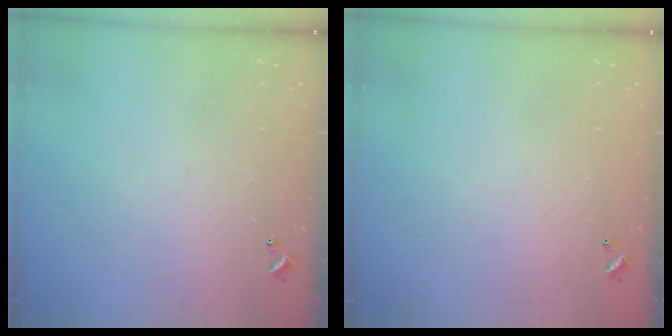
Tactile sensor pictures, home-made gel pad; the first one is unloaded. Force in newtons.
{"total": 2.9, "press": 2.9, "slide": 0.1}